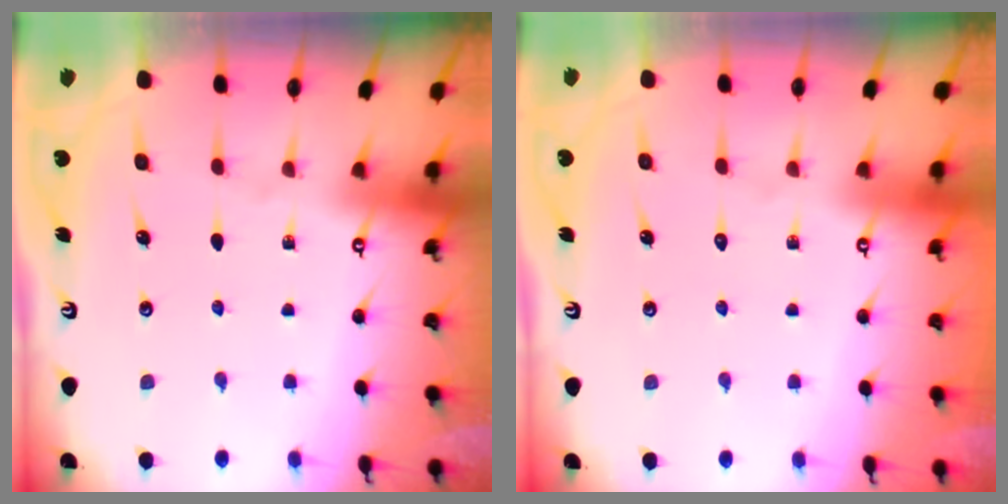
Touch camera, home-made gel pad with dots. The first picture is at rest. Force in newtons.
{"total": 1.6, "press": 1.6, "slide": 0.1}